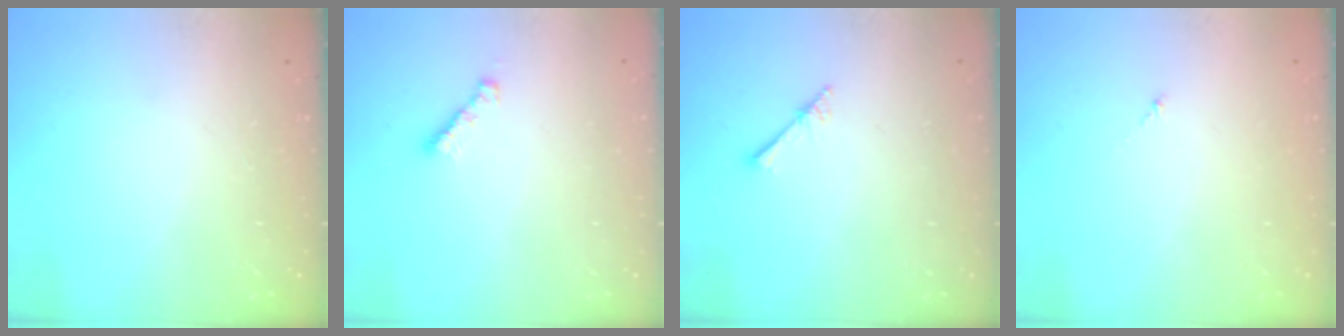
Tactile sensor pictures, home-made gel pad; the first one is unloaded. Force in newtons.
{"total": 2.3, "press": 2.3, "slide": 0.4}
{"total": 2.3, "press": 2.3, "slide": 0.2}
{"total": 0.0}